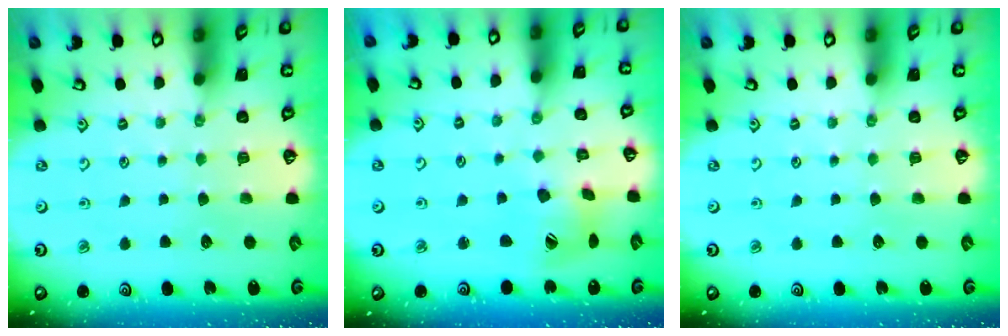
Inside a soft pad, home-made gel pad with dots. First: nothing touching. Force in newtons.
{"total": 11.4, "press": 11.3, "slide": 1.0}
{"total": 0.0}